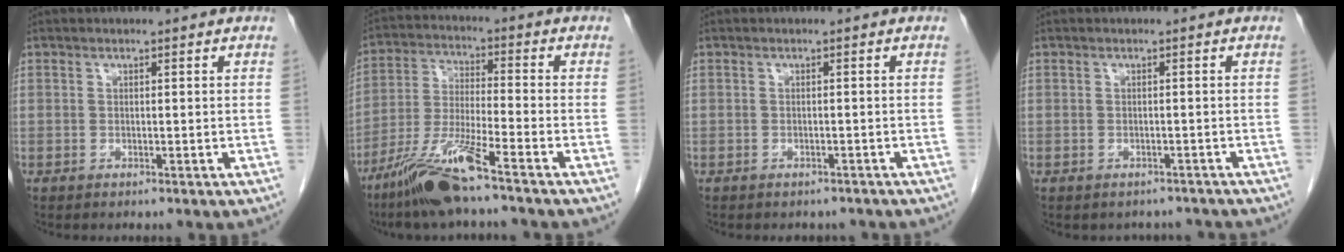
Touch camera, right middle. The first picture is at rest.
{"total": 11.3, "force": [-7.9, -0.1, 8.1], "torque": [-0.170, -0.029, -0.152]}
{"total": 3.7, "force": [-3.2, 1.6, 0.7], "torque": [-0.010, 0.002, -0.036]}
{"total": 3.8, "force": [-3.4, 1.7, 0.1], "torque": [0.000, 0.007, -0.037]}